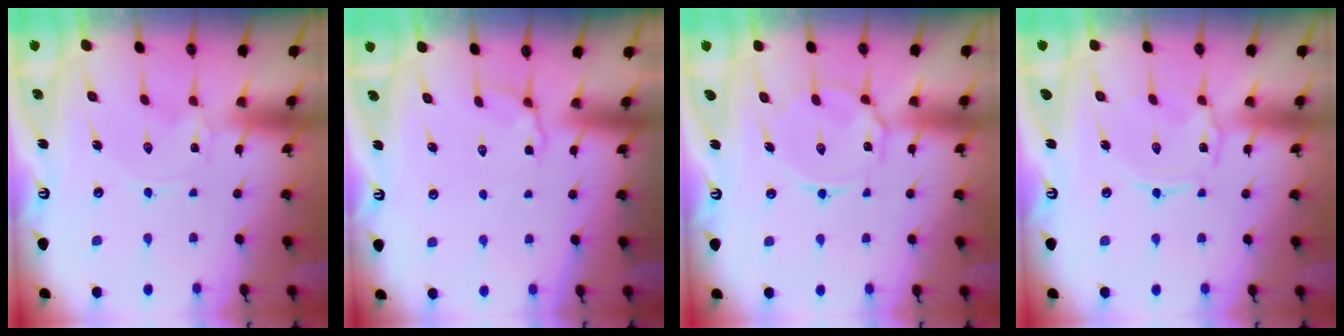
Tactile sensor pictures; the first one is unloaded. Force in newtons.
{"total": 4.8, "press": 4.4, "slide": 2.1}
{"total": 9.6, "press": 9.6, "slide": 0.8}
{"total": 1.5, "press": 1.5, "slide": 0.4}